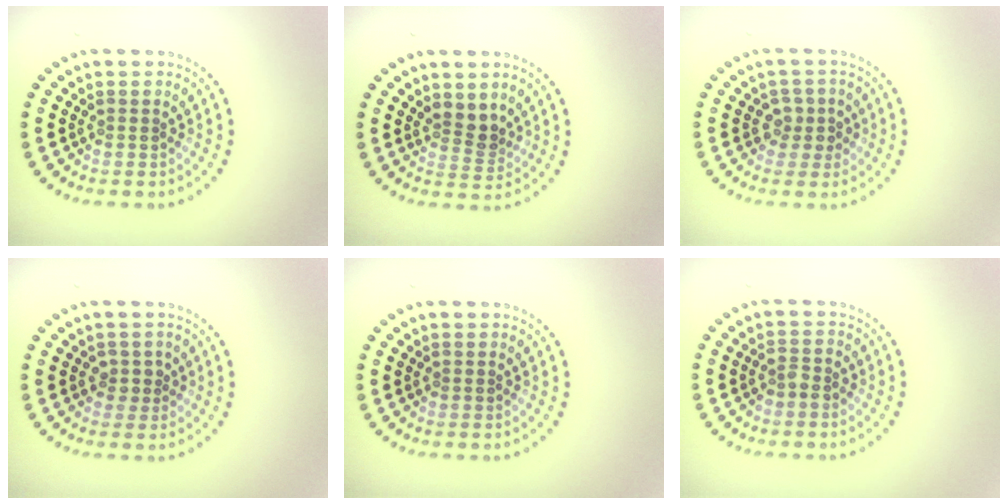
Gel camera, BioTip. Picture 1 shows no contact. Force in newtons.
{"total": 2.3, "press": 1.8, "slide": 1.4}
{"total": 1.8, "press": 1.5, "slide": 1.1}
{"total": 1.3, "press": 1.1, "slide": 0.7}
{"total": 0.0}
{"total": 1.4, "press": 1.2, "slide": 0.6}